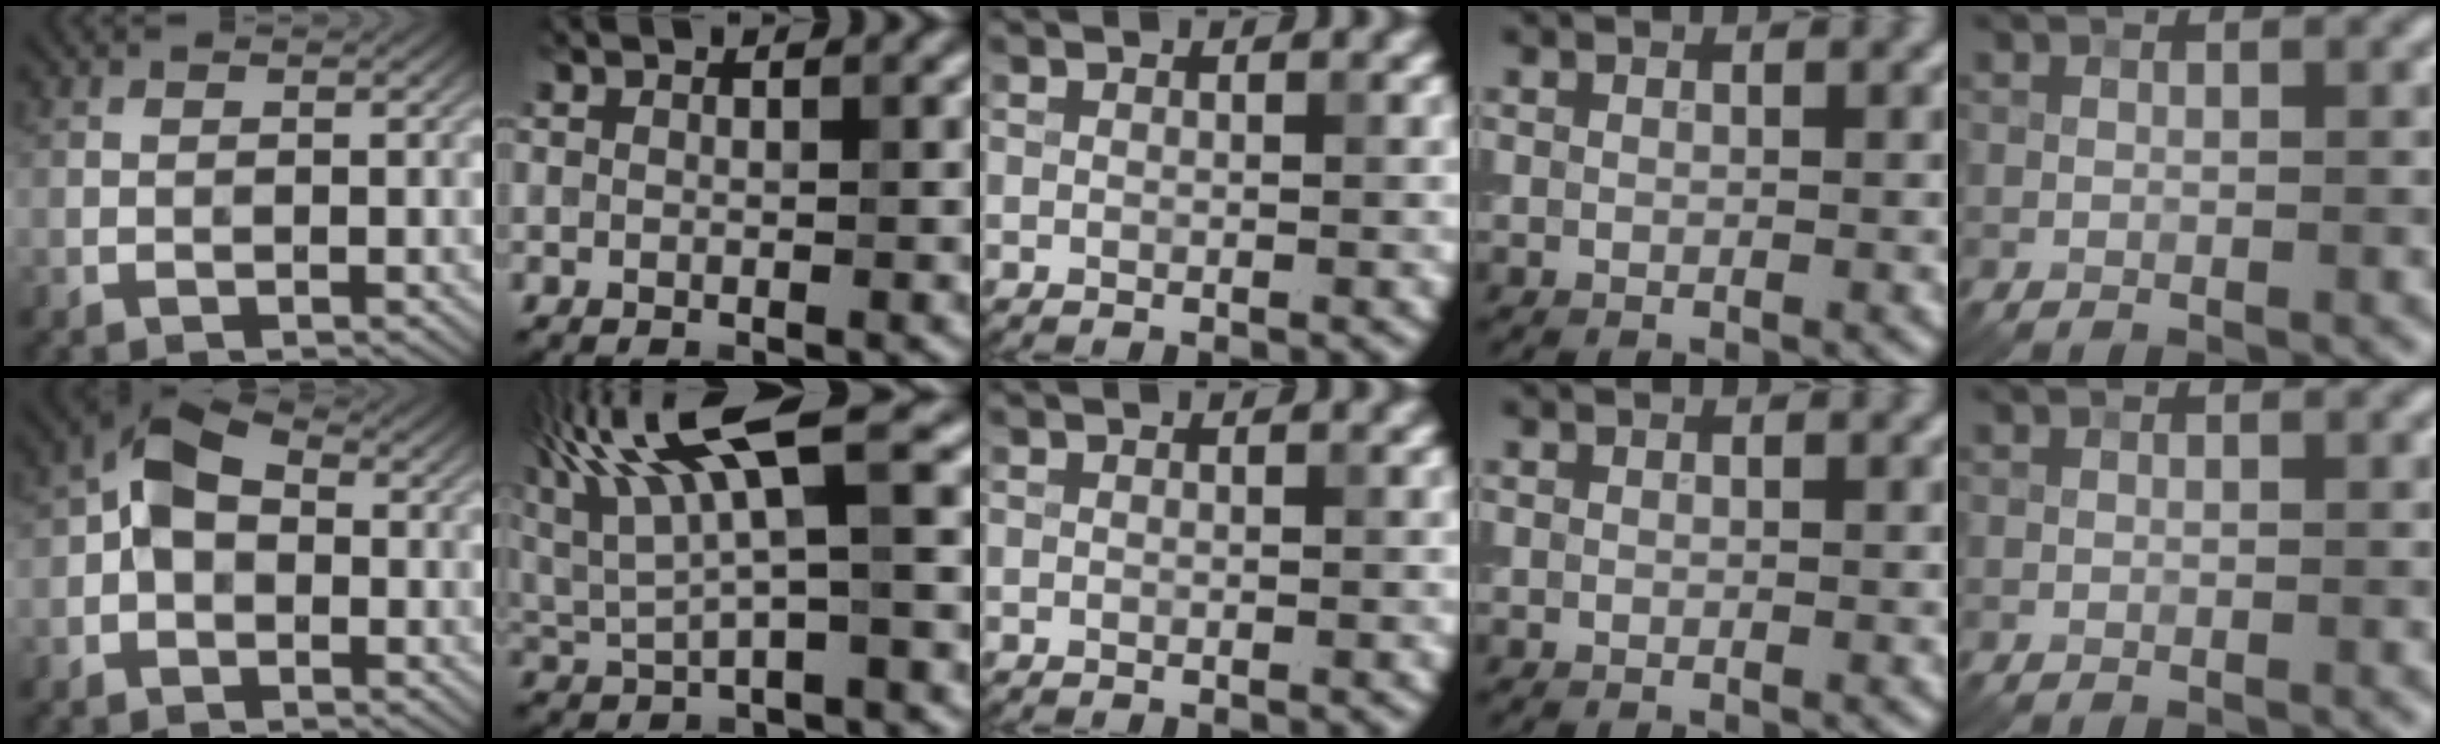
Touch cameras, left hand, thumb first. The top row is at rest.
{"thumb": {"total": 6.2, "force": [-0.2, 4.3, 4.5], "torque": [-0.083, 0.015, -0.019]}, "index": {"total": 8.9, "force": [3.8, 2.1, 7.8], "torque": [-0.162, 0.016, 0.072]}}